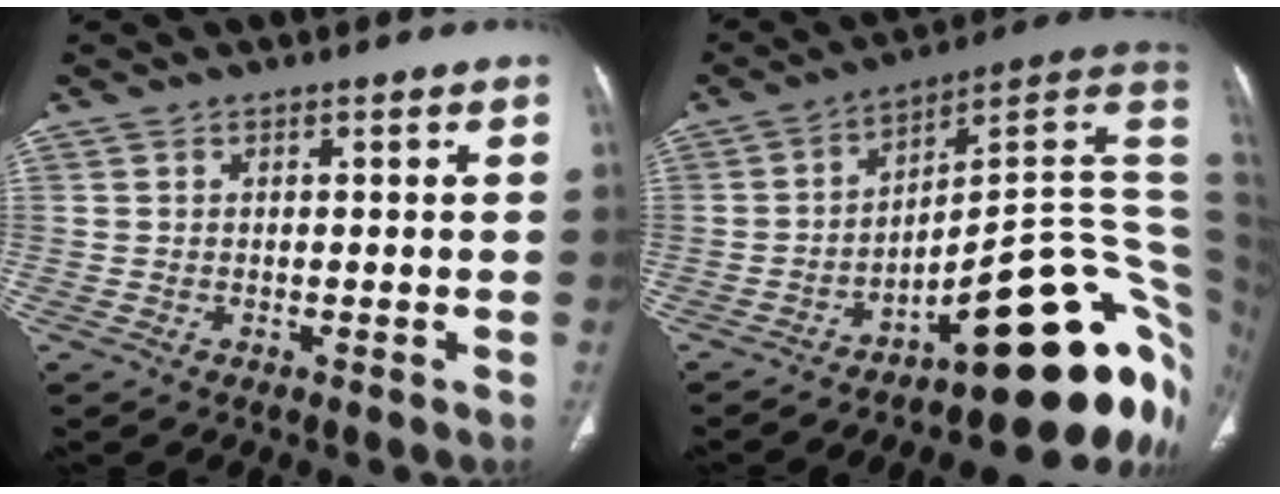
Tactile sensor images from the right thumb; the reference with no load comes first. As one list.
[{"total": 27.0, "force": [-6.5, 8.4, 24.9], "torque": [-0.210, 0.079, -0.083]}]